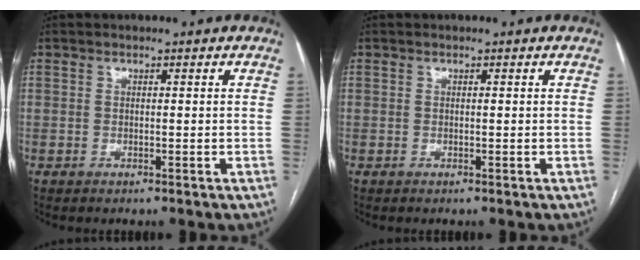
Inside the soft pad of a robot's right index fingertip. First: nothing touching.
{"total": 0.0}